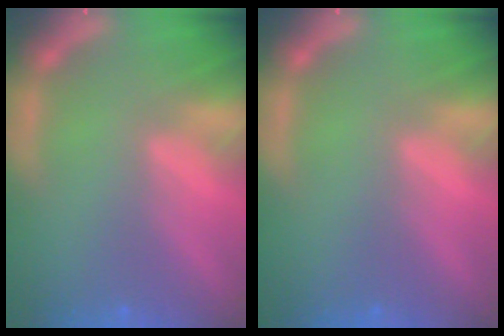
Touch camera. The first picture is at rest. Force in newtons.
{"total": 0.0}